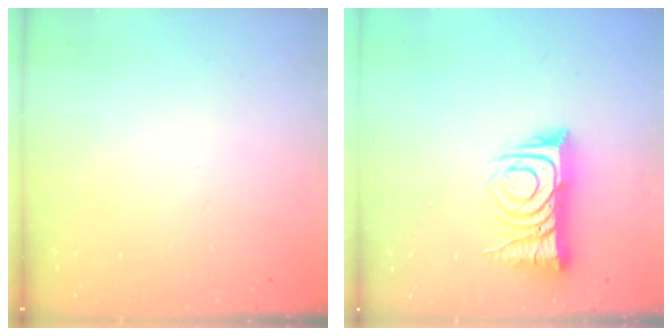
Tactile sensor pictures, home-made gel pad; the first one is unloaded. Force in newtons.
{"total": 12.2, "press": 12.1, "slide": 1.4}